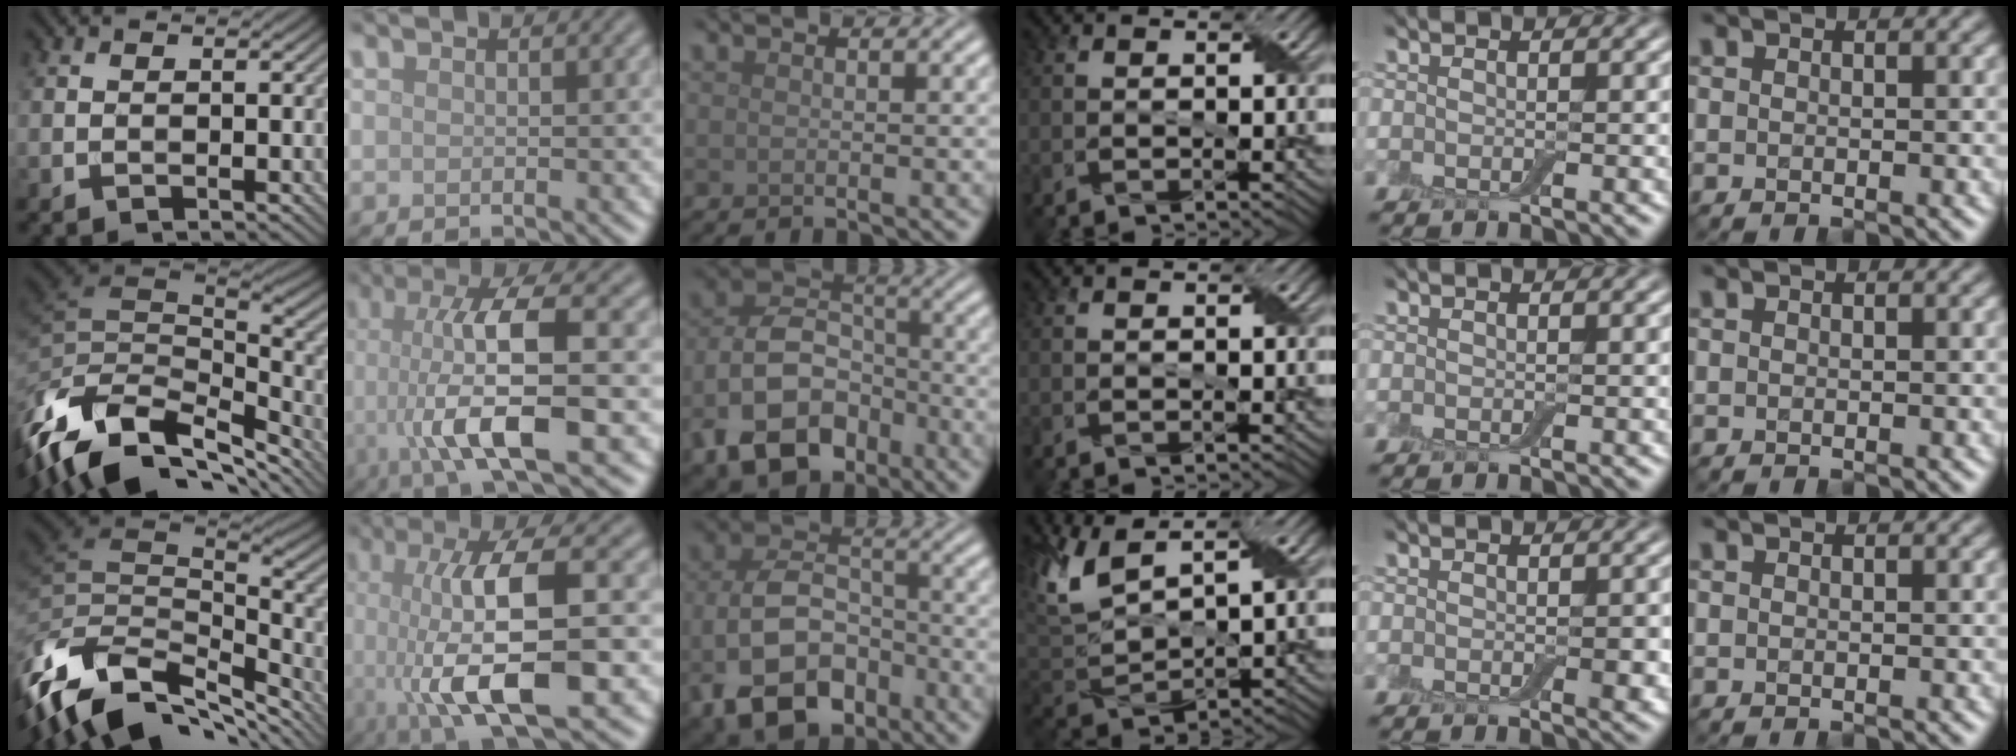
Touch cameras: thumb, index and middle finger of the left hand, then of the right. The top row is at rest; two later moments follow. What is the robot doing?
{"motion": "wrap", "object": "adhesive wrap"}